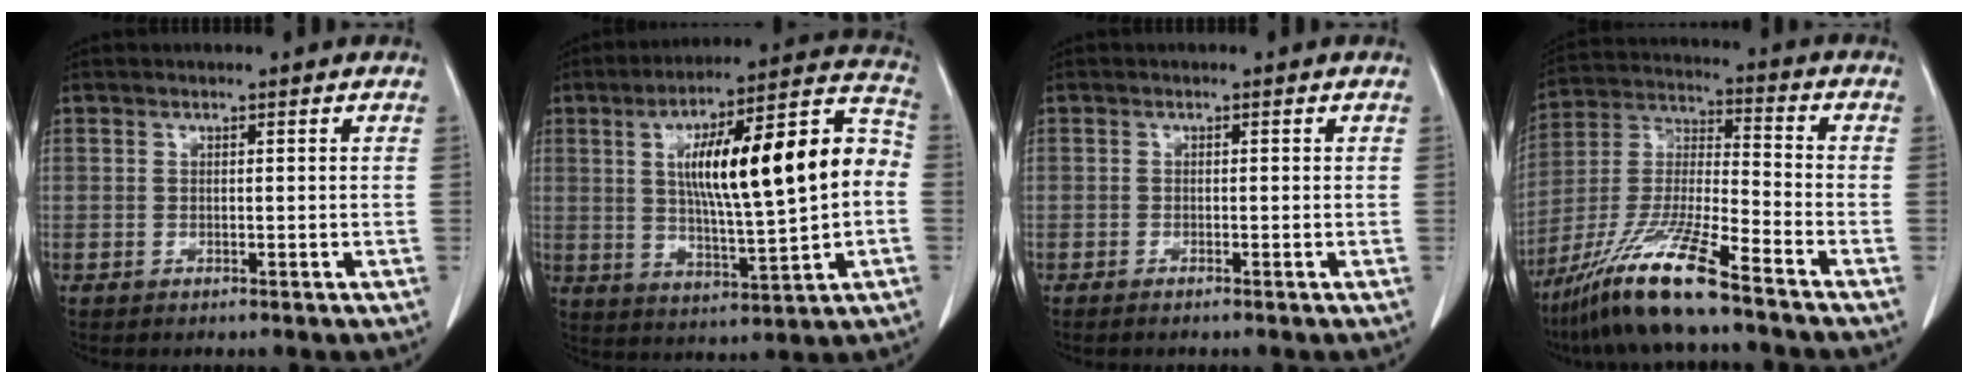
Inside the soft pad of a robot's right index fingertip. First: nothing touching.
{"total": 20.4, "force": [1.5, 3.8, 20.0], "torque": [-0.308, 0.040, 0.025]}
{"total": 0.8, "force": [-0.6, -0.1, 0.5], "torque": [-0.009, 0.000, -0.012]}
{"total": 14.2, "force": [-10.1, 0.3, 9.9], "torque": [-0.208, -0.024, -0.193]}